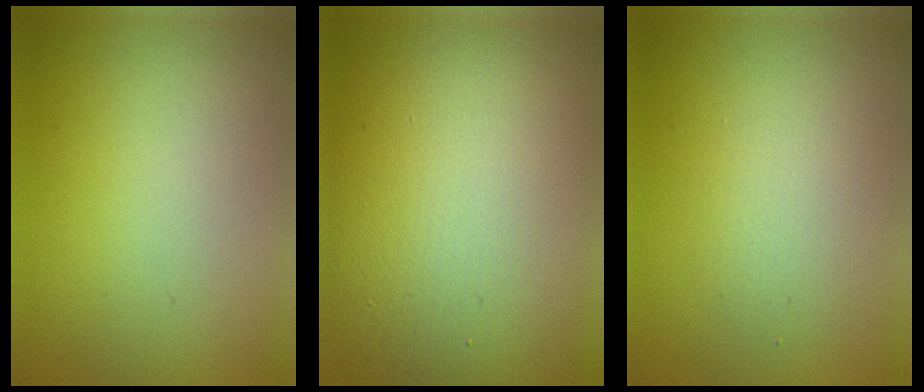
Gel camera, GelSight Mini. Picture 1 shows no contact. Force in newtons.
{"total": 17.5, "press": 17.5, "slide": 1.4}
{"total": 2.2, "press": 2.2, "slide": 0.1}